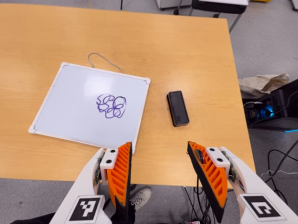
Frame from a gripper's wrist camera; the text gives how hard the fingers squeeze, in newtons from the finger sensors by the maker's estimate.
{"total": 0.0}